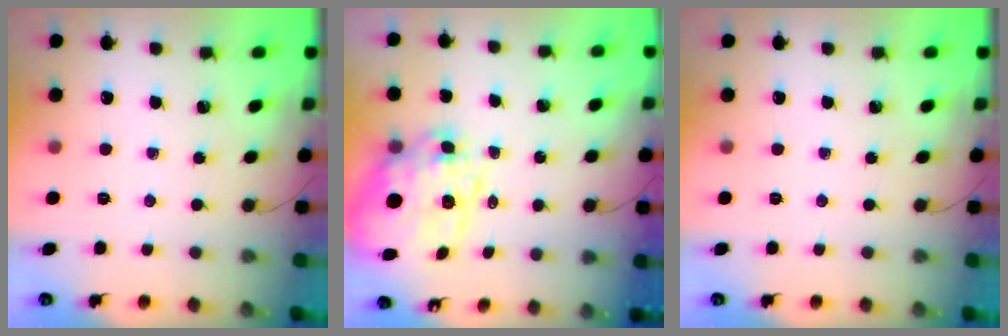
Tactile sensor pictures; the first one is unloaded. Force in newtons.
{"total": 17.4, "press": 16.9, "slide": 4.0}
{"total": 0.0}